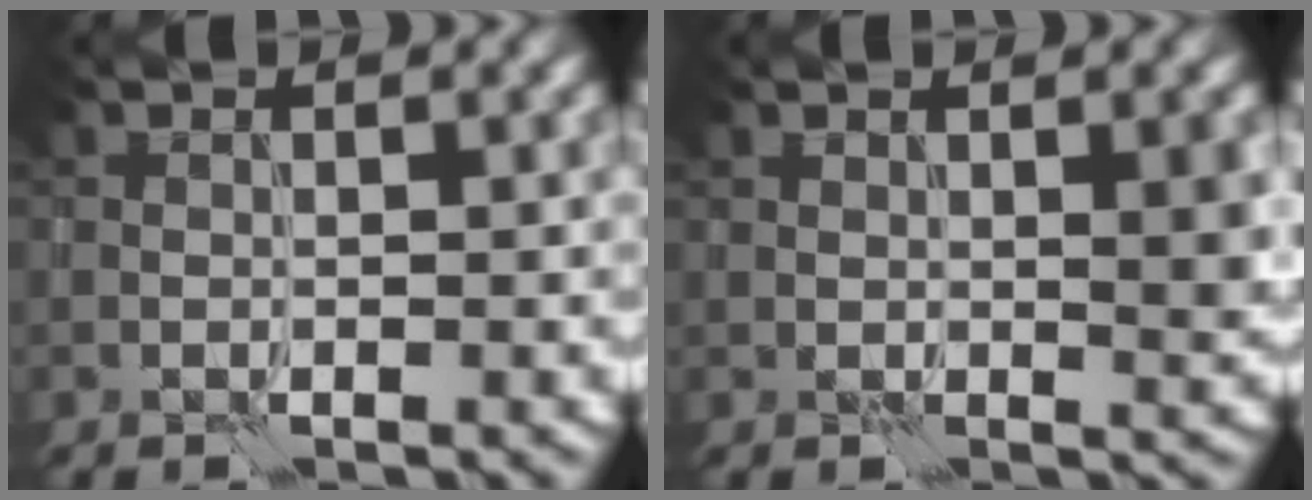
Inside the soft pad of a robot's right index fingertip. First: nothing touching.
{"total": 2.3, "force": [0.4, 0.6, 2.2], "torque": [-0.037, -0.002, 0.009]}